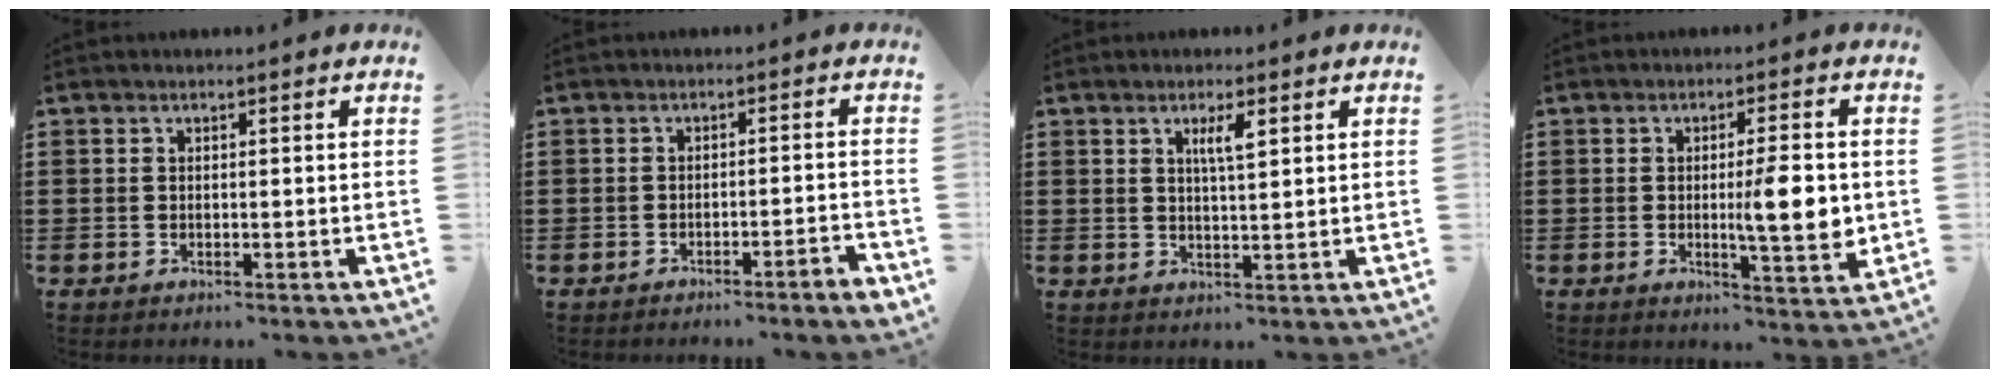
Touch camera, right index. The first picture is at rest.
{"total": 2.3, "force": [-2.1, -0.3, 0.9], "torque": [-0.016, -0.002, -0.043]}
{"total": 3.1, "force": [1.3, 0.5, 2.7], "torque": [-0.048, 0.000, 0.018]}
{"total": 8.2, "force": [-0.1, 1.5, 8.0], "torque": [-0.115, -0.011, -0.007]}